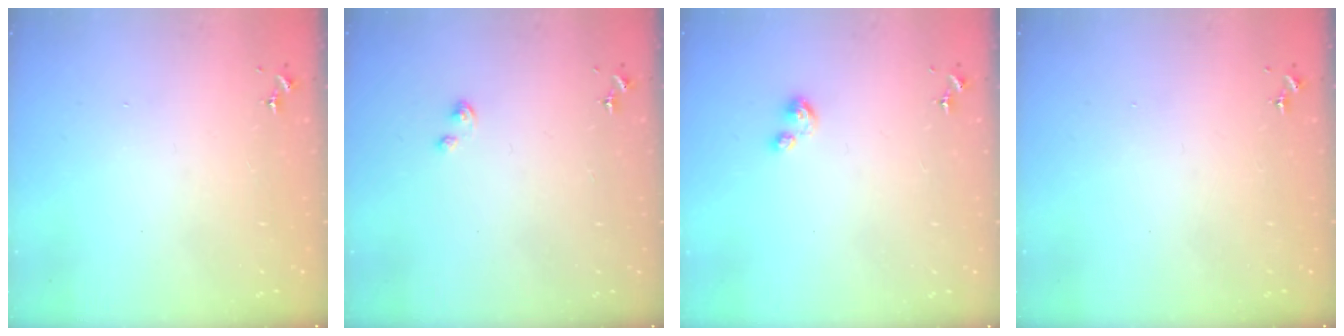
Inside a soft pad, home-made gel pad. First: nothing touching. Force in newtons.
{"total": 2.2, "press": 2.2, "slide": 0.2}
{"total": 3.4, "press": 3.3, "slide": 0.4}
{"total": 0.0}